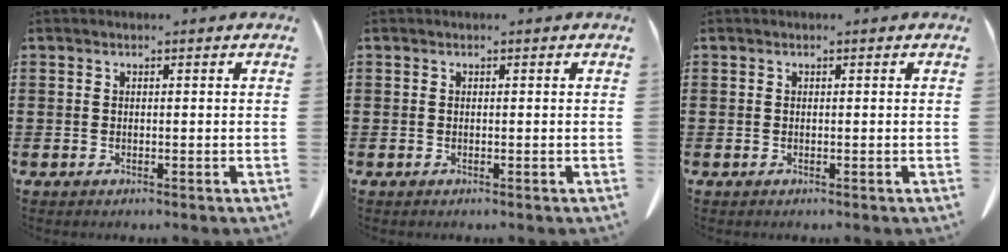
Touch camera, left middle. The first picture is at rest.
{"total": 0.0}
{"total": 0.0}